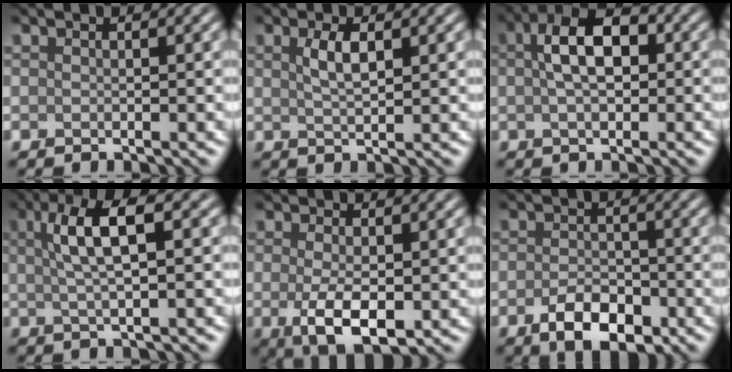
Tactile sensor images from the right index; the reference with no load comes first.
{"total": 2.3, "force": [0.8, 0.7, 2.0], "torque": [-0.039, 0.003, 0.017]}
{"total": 5.4, "force": [0.6, 2.9, 4.5], "torque": [-0.076, 0.013, 0.006]}
{"total": 5.4, "force": [1.4, 1.6, 5.0], "torque": [-0.084, 0.010, 0.023]}
{"total": 4.3, "force": [-0.5, 1.8, 3.9], "torque": [-0.078, -0.010, -0.007]}
{"total": 4.2, "force": [-2.0, 2.3, 2.8], "torque": [-0.046, -0.002, -0.037]}